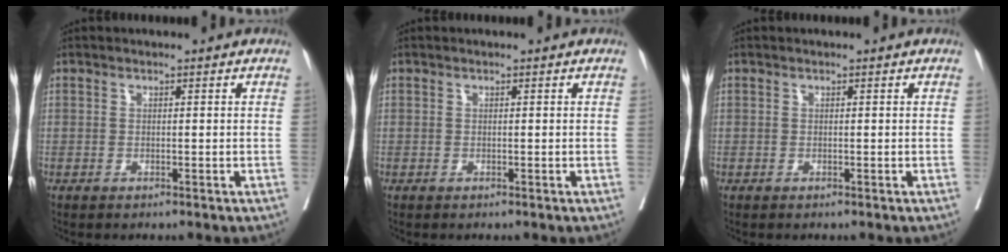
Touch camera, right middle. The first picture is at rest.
{"total": 0.0}
{"total": 0.0}